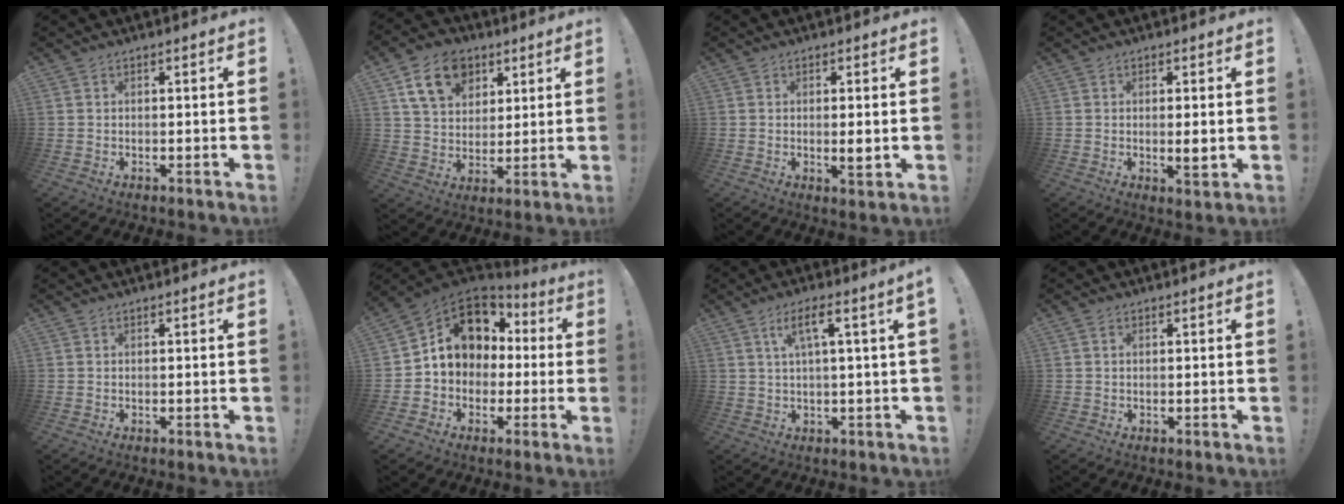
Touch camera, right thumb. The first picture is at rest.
{"total": 14.8, "force": [7.1, 10.7, 7.5], "torque": [-0.121, -0.019, 0.139]}
{"total": 3.4, "force": [0.0, 0.5, 3.4], "torque": [-0.044, -0.009, -0.002]}
{"total": 3.7, "force": [0.0, 0.6, 3.7], "torque": [-0.041, -0.012, -0.002]}
{"total": 0.0}
{"total": 12.8, "force": [3.2, 10.7, 6.2], "torque": [-0.093, -0.006, 0.070]}
{"total": 6.2, "force": [1.7, -0.1, 5.9], "torque": [-0.106, 0.002, 0.023]}
{"total": 0.8, "force": [0.3, 0.4, 0.6], "torque": [-0.020, 0.005, 0.006]}